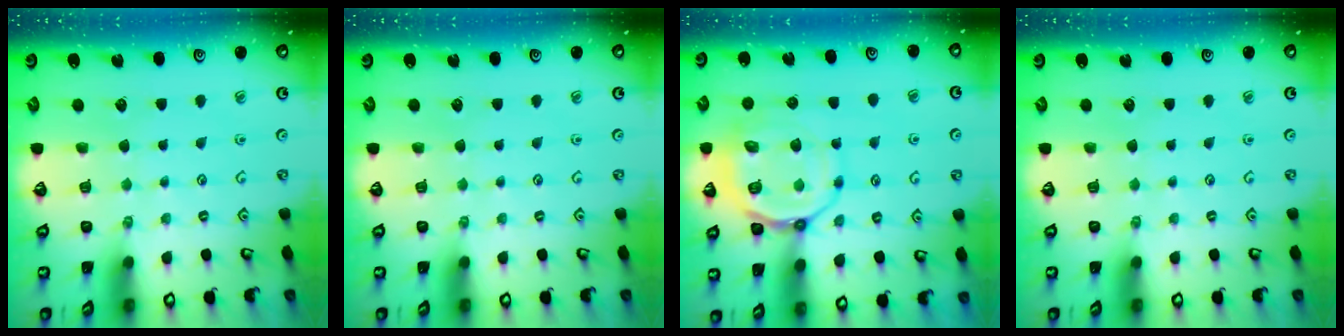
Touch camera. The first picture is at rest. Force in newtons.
{"total": 0.0}
{"total": 13.4, "press": 13.3, "slide": 1.7}
{"total": 0.0}